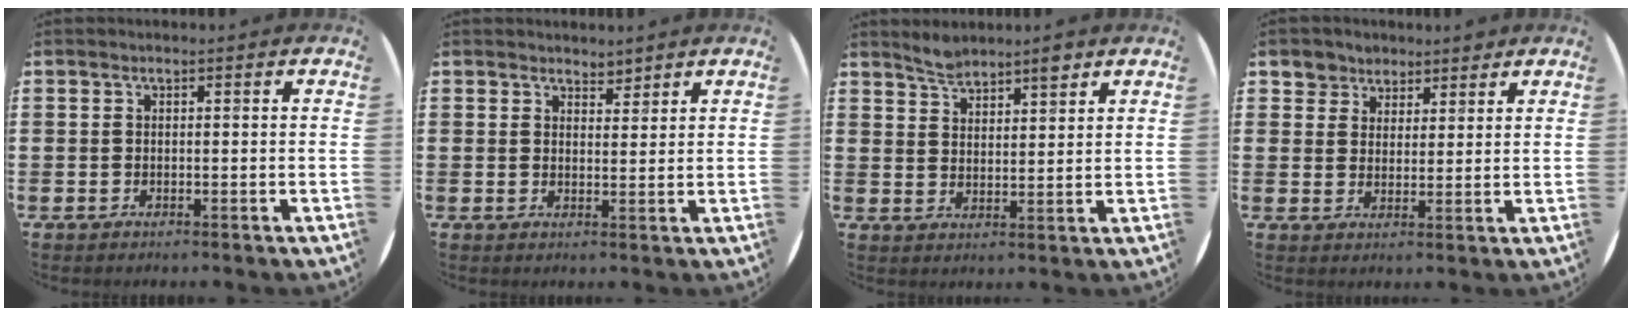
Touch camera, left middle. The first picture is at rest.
{"total": 2.2, "force": [2.1, 0.5, -0.1], "torque": [0.001, -0.001, 0.039]}
{"total": 4.3, "force": [4.0, 1.2, 1.2], "torque": [-0.029, -0.009, 0.073]}
{"total": 4.6, "force": [3.6, 2.8, -0.2], "torque": [-0.015, 0.002, 0.068]}